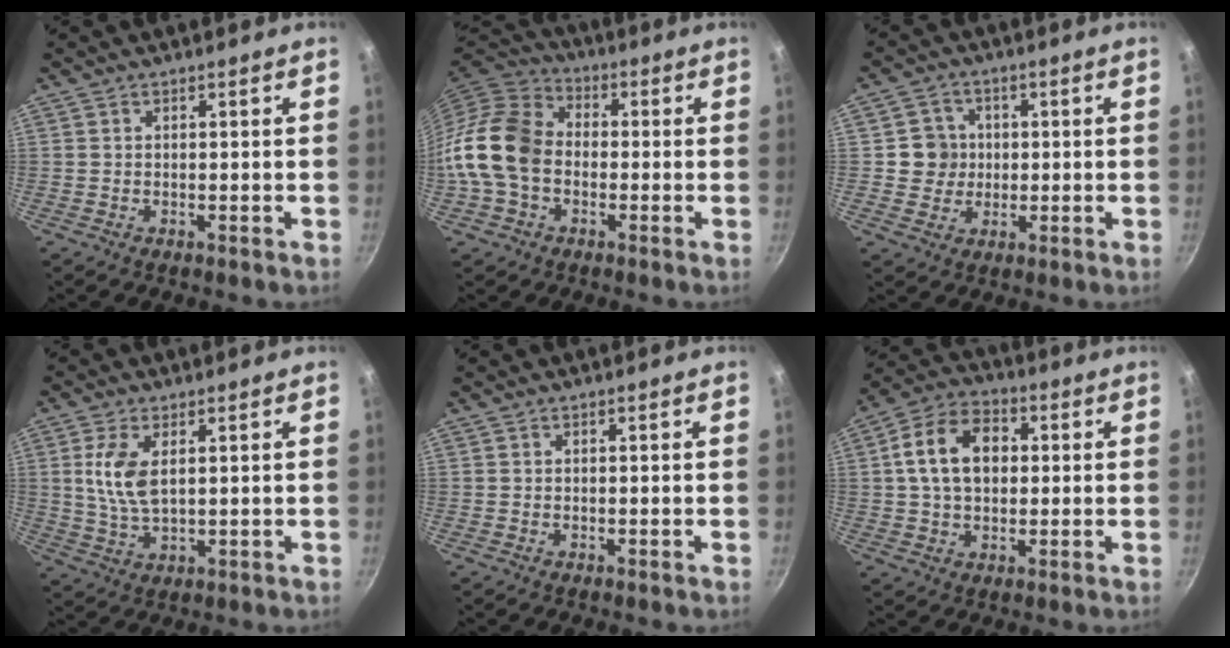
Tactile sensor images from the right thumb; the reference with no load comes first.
{"total": 14.2, "force": [-2.1, 10.4, 9.3], "torque": [-0.155, 0.031, -0.059]}
{"total": 5.9, "force": [0.3, 5.7, 1.3], "torque": [0.016, 0.007, -0.001]}
{"total": 7.6, "force": [1.9, 3.8, 6.4], "torque": [-0.128, -0.007, 0.039]}
{"total": 0.0}
{"total": 12.7, "force": [1.9, 9.0, 8.8], "torque": [-0.130, 0.020, 0.020]}